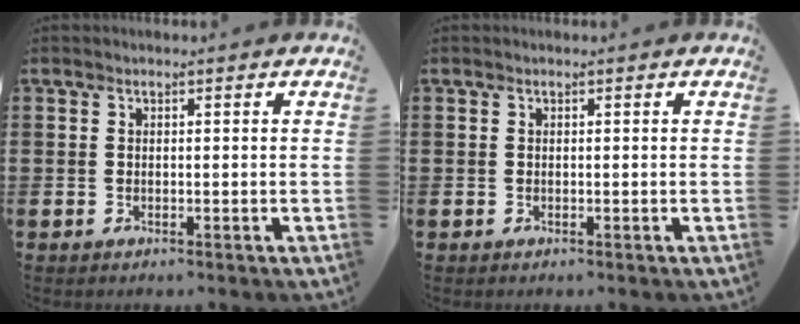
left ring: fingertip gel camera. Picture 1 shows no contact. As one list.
[{"total": 0.0}]